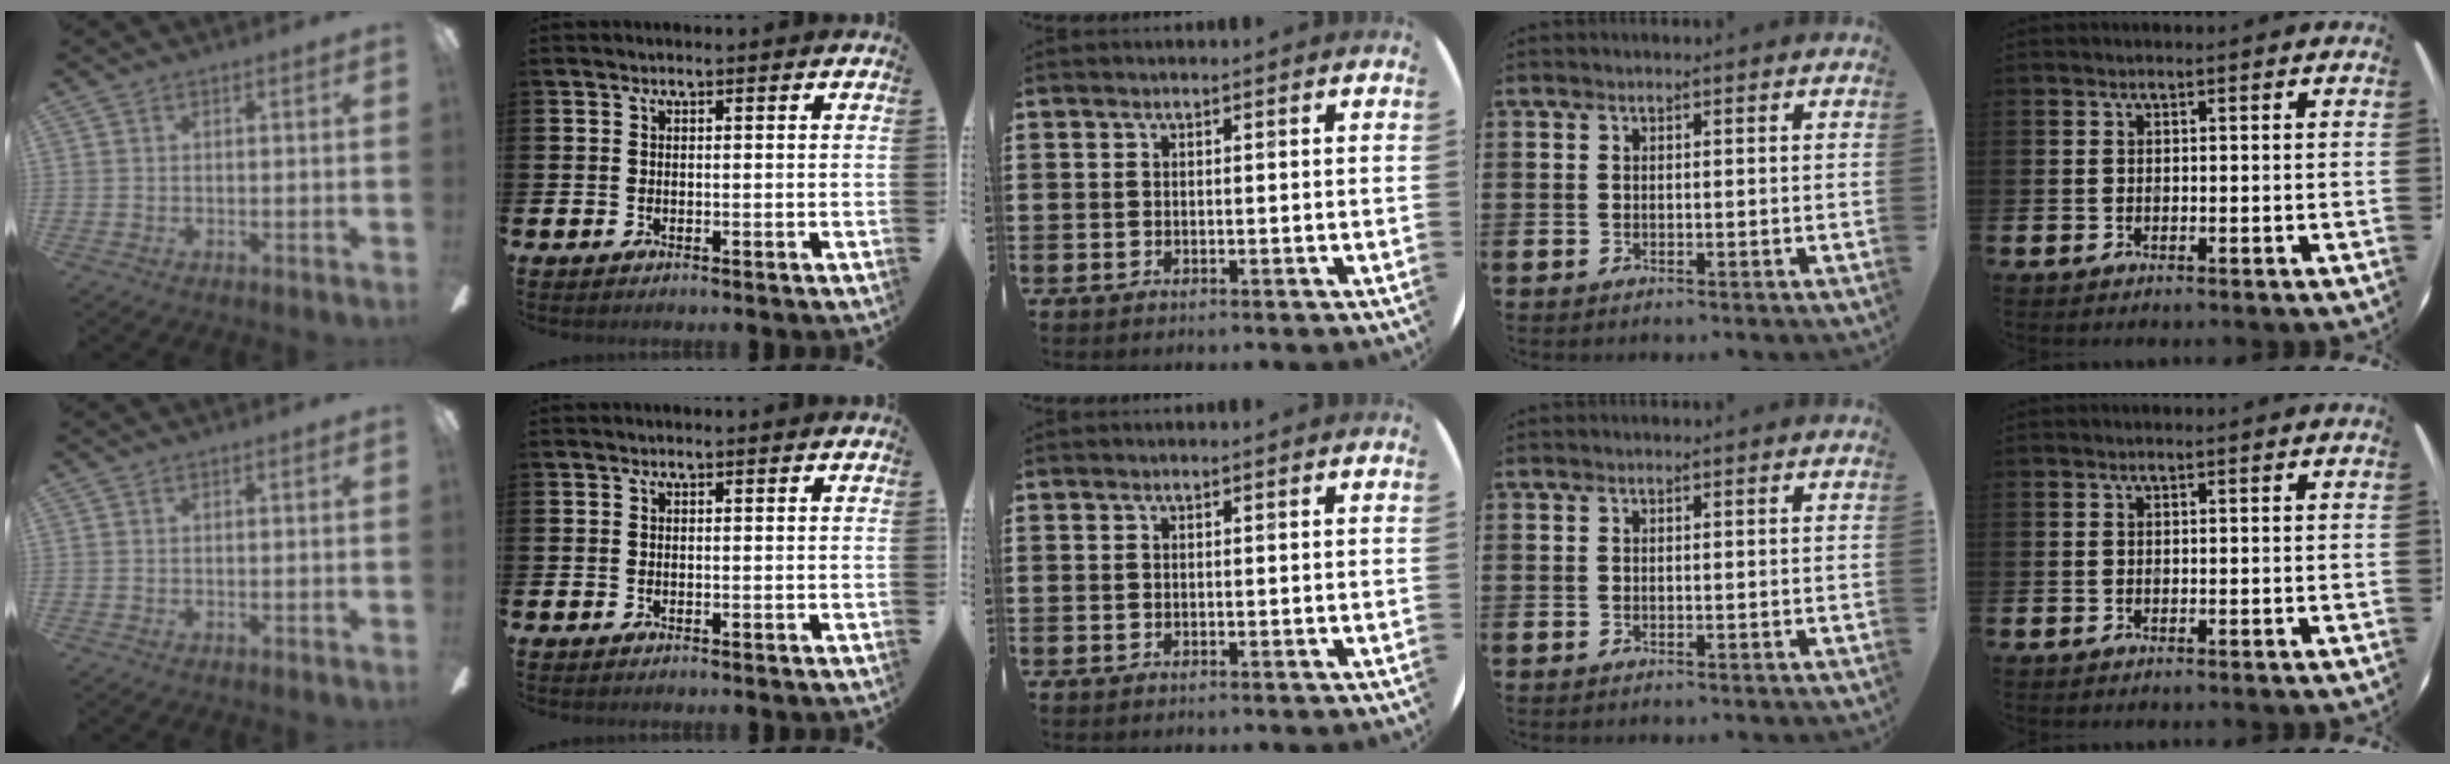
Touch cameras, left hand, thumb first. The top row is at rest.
{}